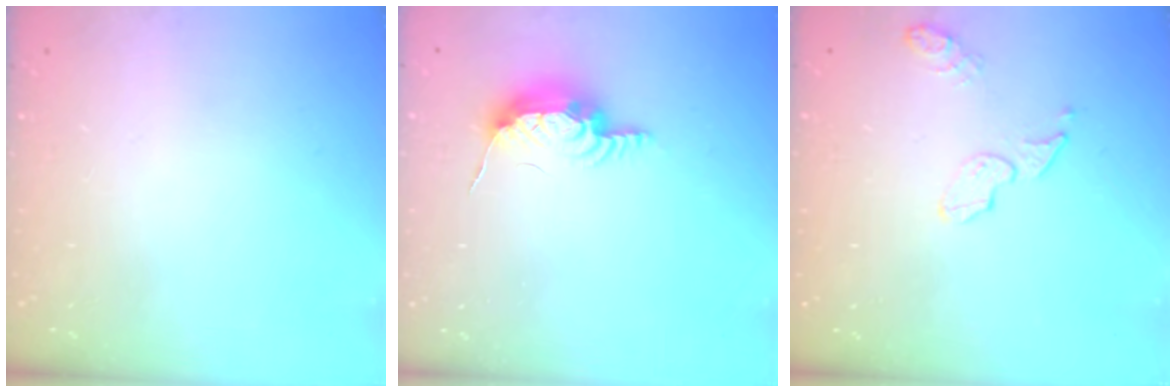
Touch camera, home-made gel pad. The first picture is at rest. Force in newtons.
{"total": 11.2, "press": 10.9, "slide": 2.6}
{"total": 5.6, "press": 5.6, "slide": 0.4}